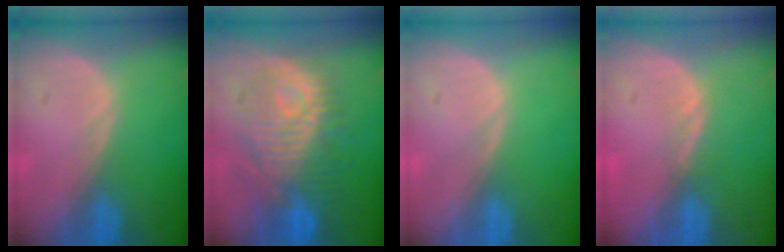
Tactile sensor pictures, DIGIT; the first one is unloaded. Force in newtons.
{"total": 10.5, "press": 10.2, "slide": 2.3}
{"total": 0.0}
{"total": 1.1, "press": 1.0, "slide": 0.5}